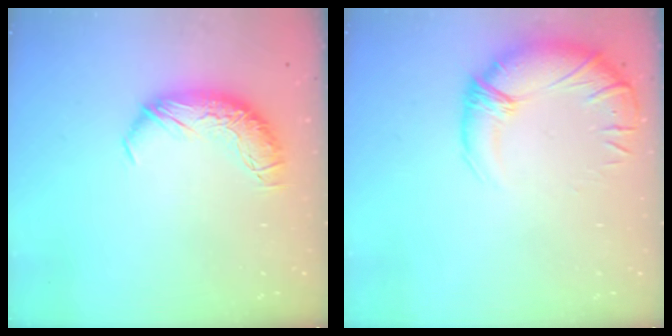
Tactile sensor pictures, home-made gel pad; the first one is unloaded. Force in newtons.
{"total": 2.8, "press": 0.1, "slide": 2.8}